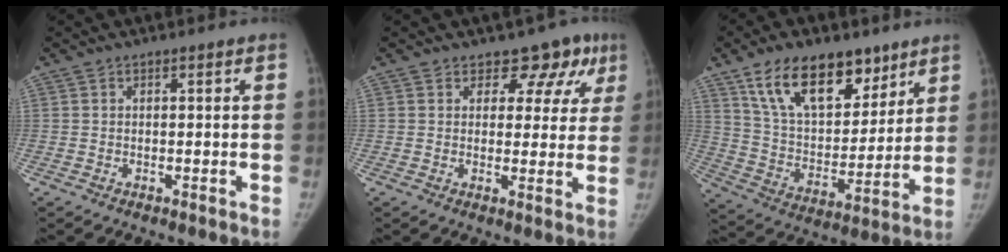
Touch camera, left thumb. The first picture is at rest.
{"total": 8.3, "force": [5.4, 5.5, 2.9], "torque": [0.016, -0.020, 0.050]}
{"total": 19.9, "force": [12.2, 10.7, 11.4], "torque": [-0.143, -0.049, 0.218]}